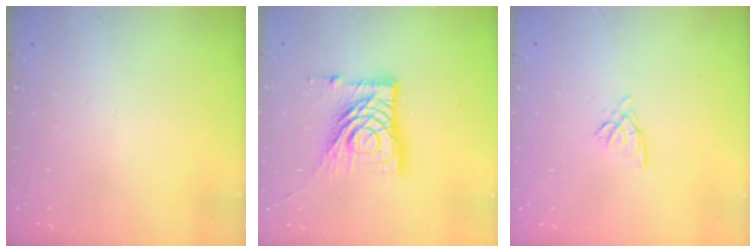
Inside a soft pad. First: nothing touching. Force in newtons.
{"total": 15.9, "press": 15.8, "slide": 1.4}
{"total": 2.2, "press": 2.2, "slide": 0.6}